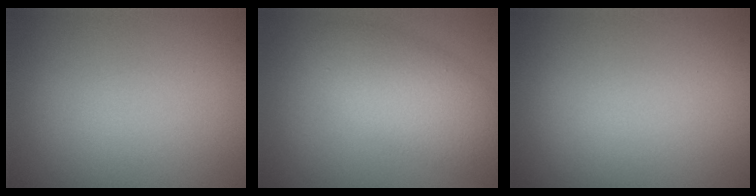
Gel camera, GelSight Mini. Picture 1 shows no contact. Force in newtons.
{"total": 5.8, "press": 5.8, "slide": 0.1}
{"total": 0.0}